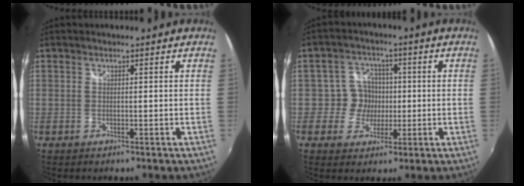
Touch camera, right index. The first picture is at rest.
{"total": 5.8, "force": [-0.7, 5.7, 0.6], "torque": [-0.006, 0.014, -0.018]}